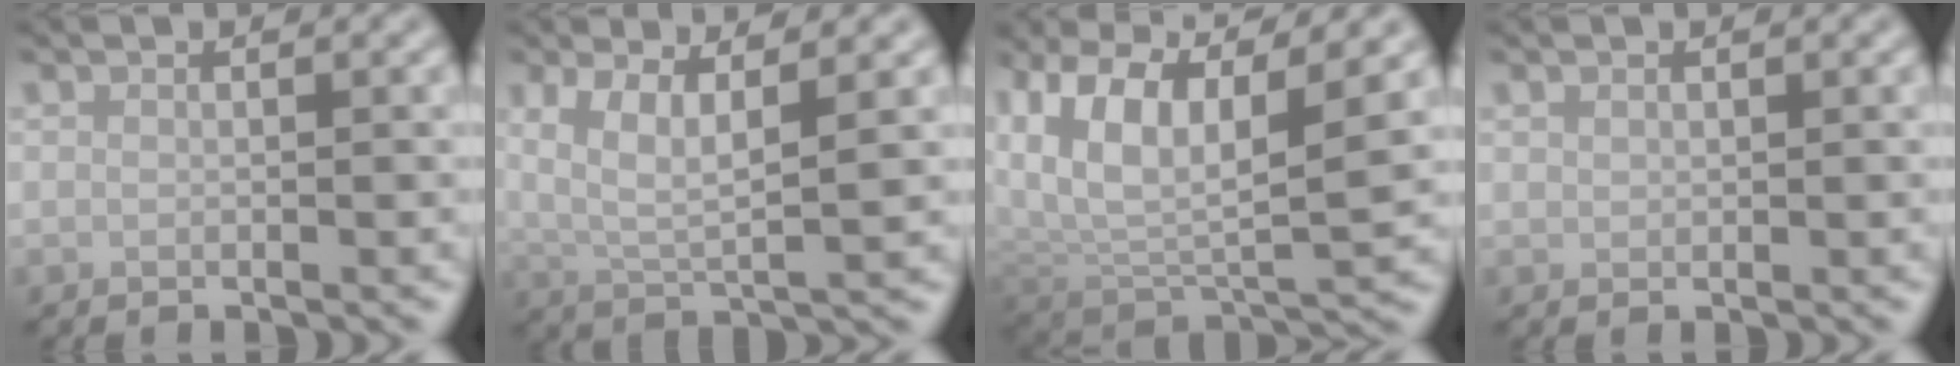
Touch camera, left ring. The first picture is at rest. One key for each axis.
{"total": 5.0, "fx": 2.1, "fy": 1.5, "fz": 4.3, "tx": -0.086, "ty": -0.005, "tz": 0.040}
{"total": 11.3, "fx": 4.6, "fy": 5.0, "fz": 9.0, "tx": -0.170, "ty": 0.006, "tz": 0.084}
{"total": 0.6, "fx": 0.4, "fy": 0.4, "fz": 0.2, "tx": -0.004, "ty": 0.001, "tz": 0.011}